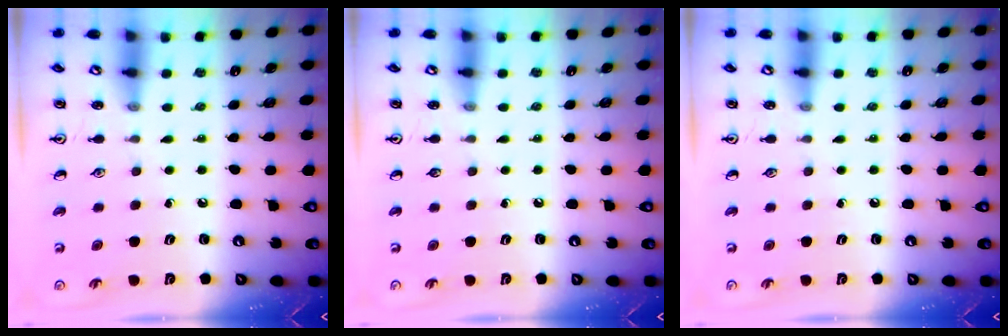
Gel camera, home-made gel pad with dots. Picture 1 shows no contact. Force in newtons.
{"total": 0.0}
{"total": 0.0}